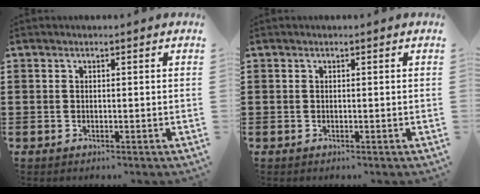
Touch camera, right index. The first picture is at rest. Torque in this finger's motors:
{"motor_torque": [0.31, 0.51, 0.00, 0.01]}